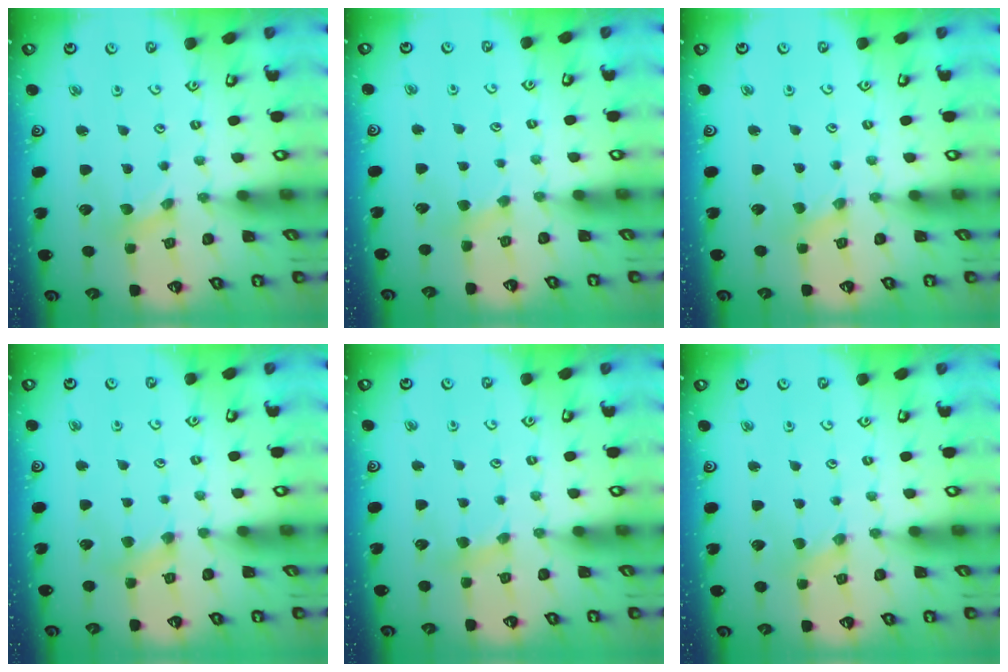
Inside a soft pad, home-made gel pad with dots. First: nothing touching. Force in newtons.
{"total": 3.2, "press": 3.2, "slide": 0.4}
{"total": 0.0}
{"total": 4.3, "press": 4.3, "slide": 0.6}
{"total": 4.5, "press": 4.5, "slide": 0.5}
{"total": 0.0}